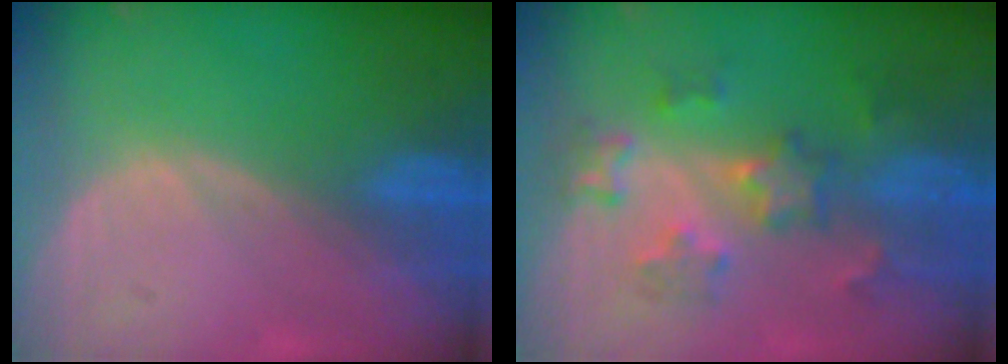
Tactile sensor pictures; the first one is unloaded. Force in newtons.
{"total": 6.7, "press": 6.7, "slide": 0.6}